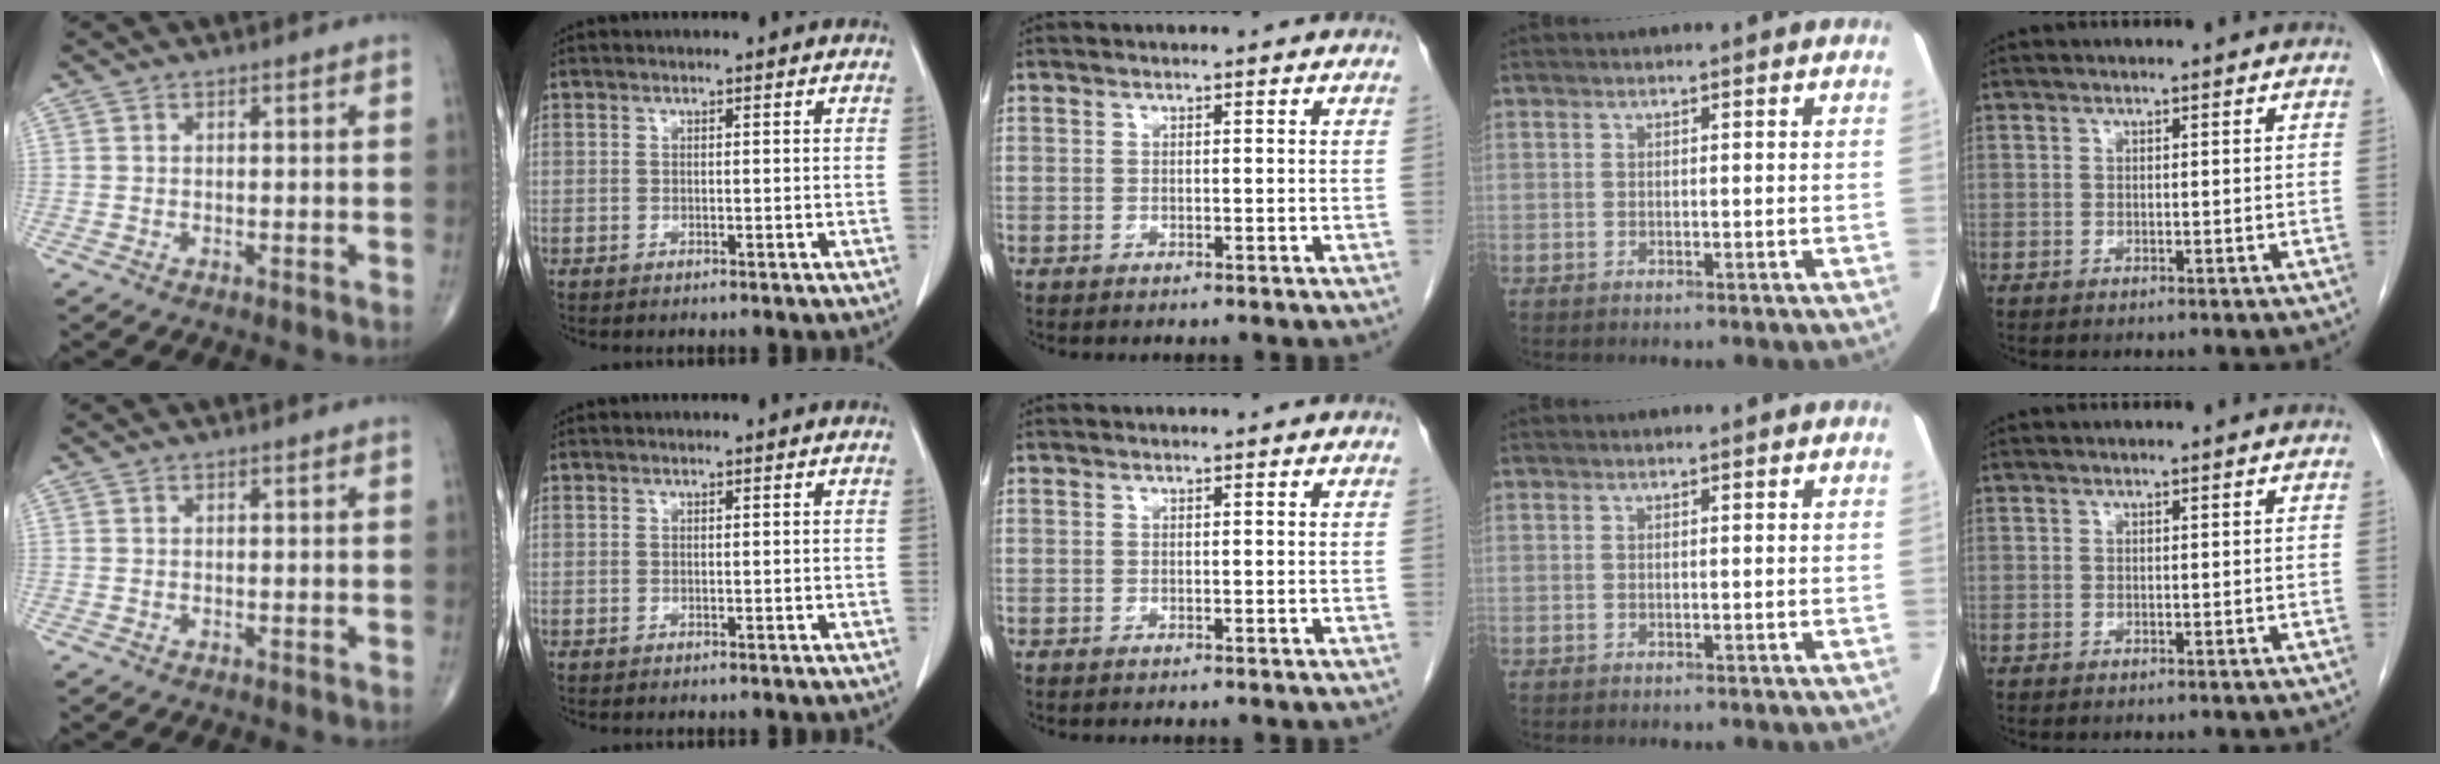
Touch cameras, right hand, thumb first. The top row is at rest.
{}